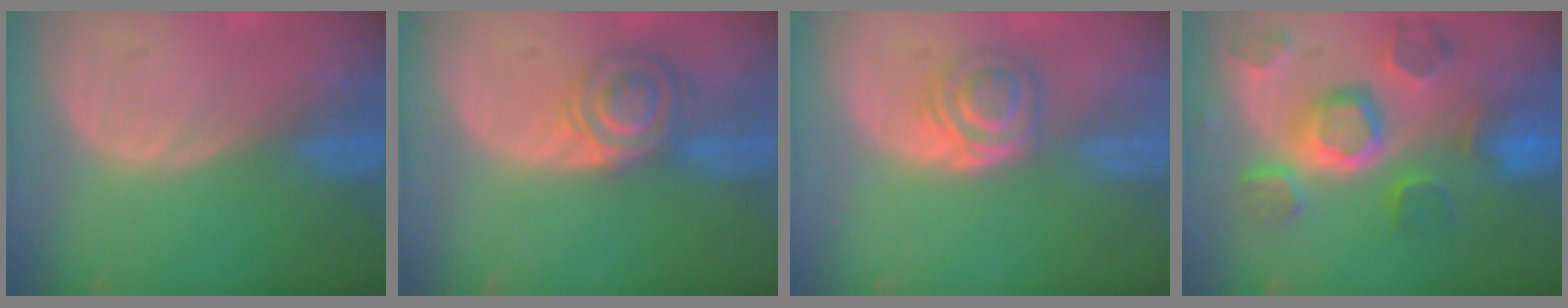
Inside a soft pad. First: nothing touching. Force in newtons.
{"total": 7.1, "press": 6.0, "slide": 3.8}
{"total": 5.2, "press": 4.8, "slide": 2.1}
{"total": 11.3, "press": 10.0, "slide": 5.3}